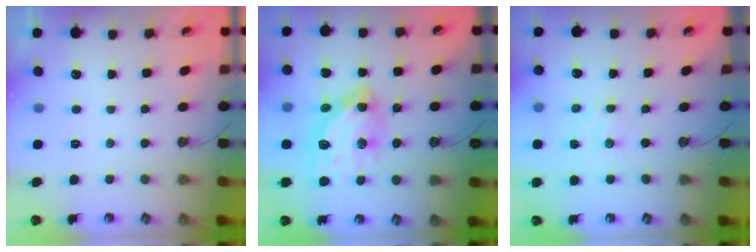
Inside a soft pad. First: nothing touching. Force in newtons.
{"total": 14.8, "press": 14.8, "slide": 1.5}
{"total": 2.1, "press": 2.0, "slide": 0.5}